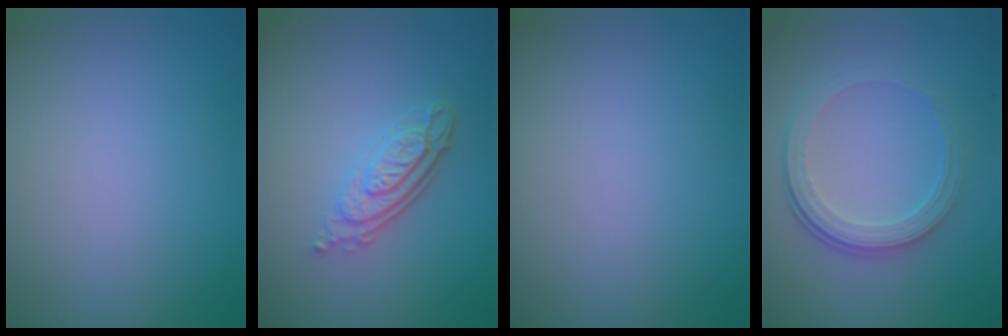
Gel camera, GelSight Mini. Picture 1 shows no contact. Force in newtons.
{"total": 4.0, "press": 2.9, "slide": 2.7}
{"total": 0.0}
{"total": 4.2, "press": 2.9, "slide": 3.0}